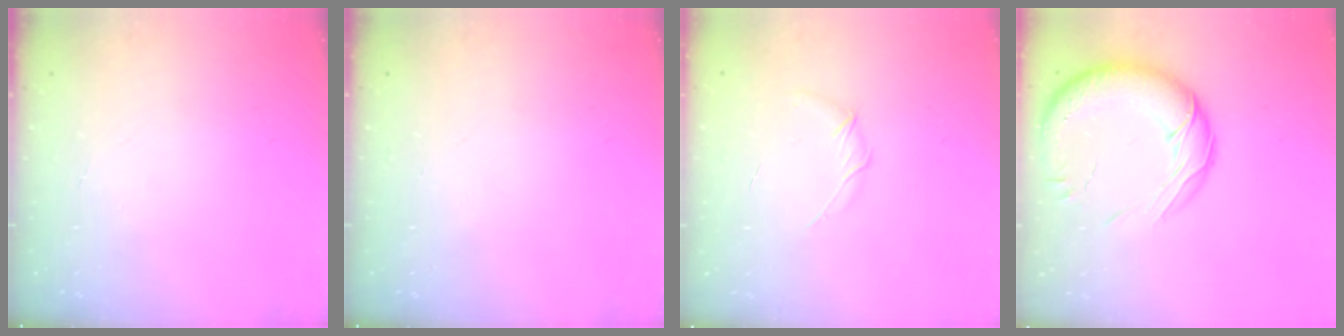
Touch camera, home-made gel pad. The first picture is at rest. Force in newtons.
{"total": 0.0}
{"total": 4.5, "press": 4.3, "slide": 1.3}
{"total": 18.1, "press": 17.6, "slide": 4.2}